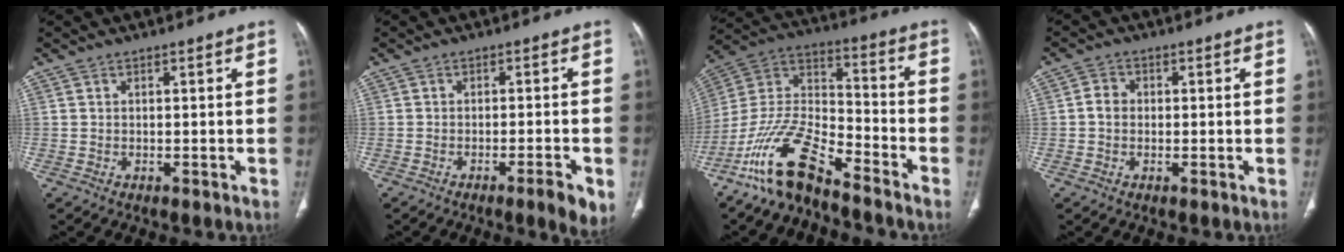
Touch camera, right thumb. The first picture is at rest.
{"total": 5.0, "force": [-2.4, 0.6, 4.4], "torque": [-0.063, 0.004, -0.034]}
{"total": 14.5, "force": [-11.0, 4.4, 8.4], "torque": [-0.160, 0.082, -0.216]}
{"total": 3.1, "force": [-0.3, 2.7, 1.5], "torque": [-0.016, 0.012, -0.012]}